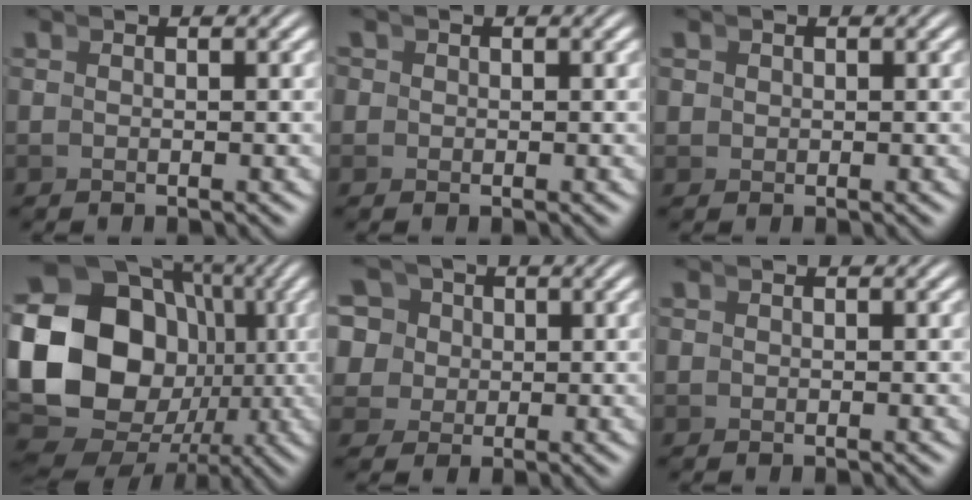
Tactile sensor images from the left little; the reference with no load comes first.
{"total": 1.3, "force": [0.0, 1.2, 0.3], "torque": [-0.005, 0.003, -0.005]}
{"total": 0.9, "force": [0.4, 0.8, 0.2], "torque": [-0.005, -0.007, 0.012]}
{"total": 22.5, "force": [-2.0, 18.2, 13.1], "torque": [-0.284, -0.075, -0.015]}
{"total": 9.7, "force": [1.4, 8.7, 4.0], "torque": [-0.106, -0.020, 0.022]}
{"total": 0.0}